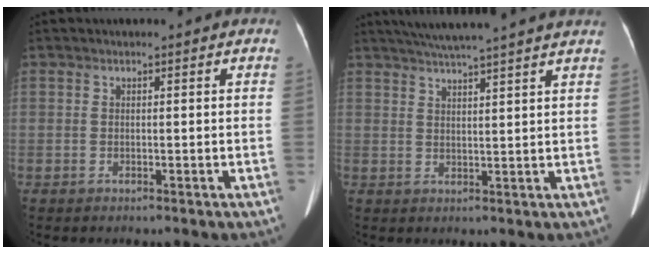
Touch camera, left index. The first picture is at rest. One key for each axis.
{"total": 12.7, "fx": 11.0, "fy": -0.9, "fz": 6.3, "tx": -0.107, "ty": 0.020, "tz": 0.145}